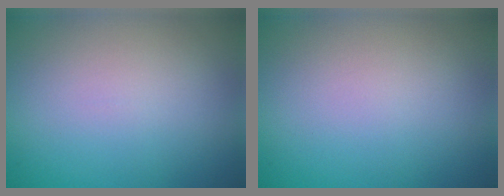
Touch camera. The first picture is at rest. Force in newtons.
{"total": 0.0}